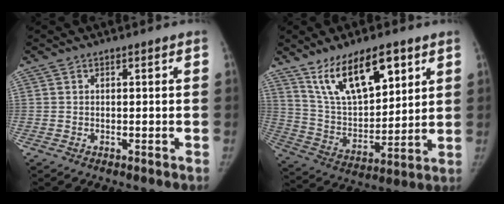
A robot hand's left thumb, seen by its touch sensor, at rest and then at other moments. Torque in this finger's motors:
{"motor_torque": [0.40, 0.95, 1.06, -1.70, 0.13]}